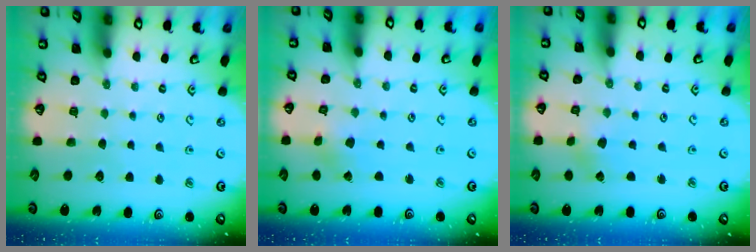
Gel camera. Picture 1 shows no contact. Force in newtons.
{"total": 0.6, "press": 0.5, "slide": 0.2}
{"total": 1.5, "press": 1.4, "slide": 0.2}